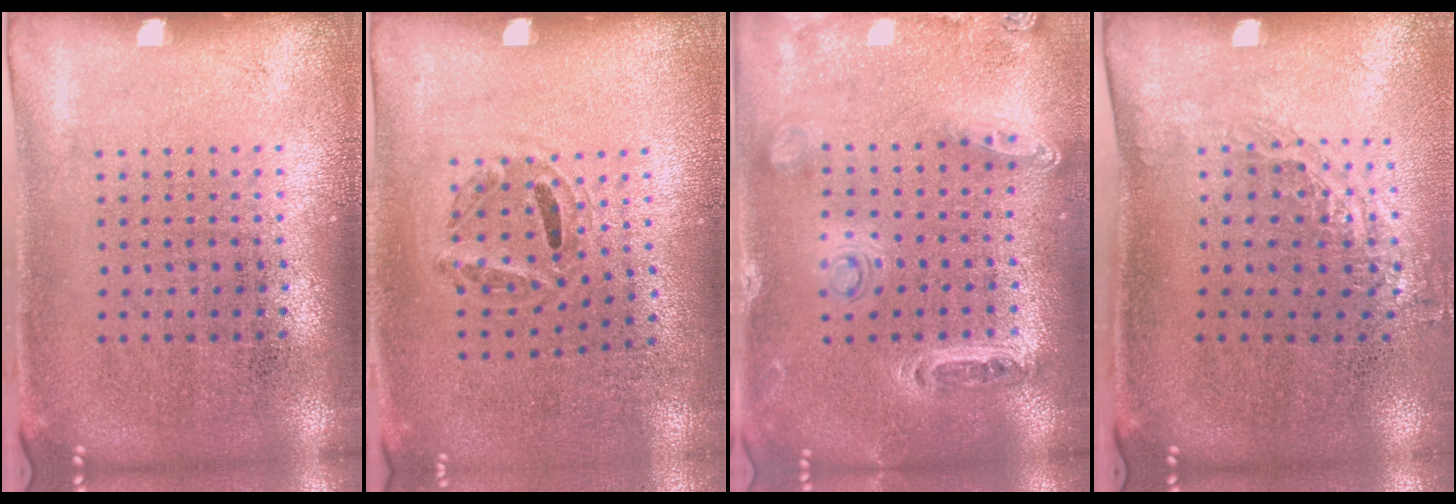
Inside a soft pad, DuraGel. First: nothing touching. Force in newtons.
{"total": 1.1, "press": 0.7, "slide": 0.9}
{"total": 1.3, "press": 1.3, "slide": 0.3}
{"total": 1.1, "press": 0.8, "slide": 0.6}